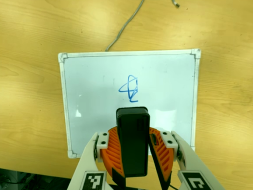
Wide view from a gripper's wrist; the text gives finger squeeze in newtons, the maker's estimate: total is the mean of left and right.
{"total": 10.1, "left": 10.3, "right": 9.8}